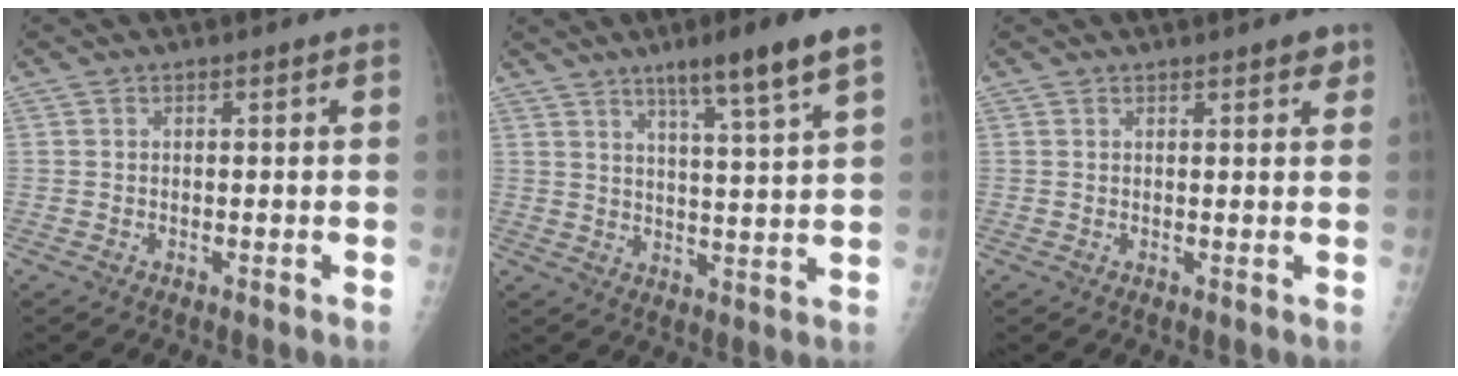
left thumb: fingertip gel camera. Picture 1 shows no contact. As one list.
[{"total": 10.2, "force": [6.4, -0.1, 8.0], "torque": [-0.125, -0.031, 0.100]}, {"total": 2.0, "force": [1.4, 0.7, 1.3], "torque": [-0.008, -0.005, 0.014]}]